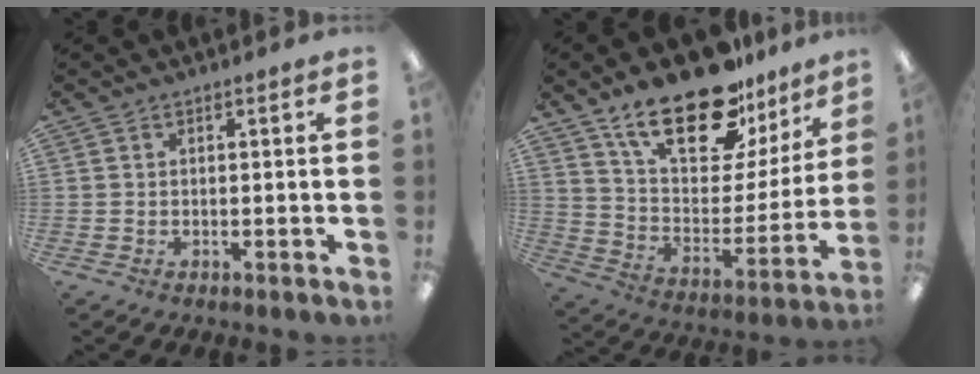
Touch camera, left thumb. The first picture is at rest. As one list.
[{"total": 24.2, "force": [17.3, 10.2, 13.5], "torque": [-0.223, -0.109, 0.303]}]